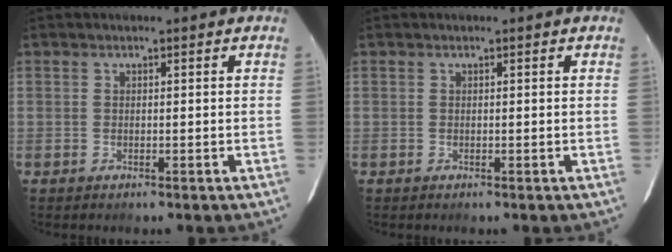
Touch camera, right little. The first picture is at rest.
{"total": 0.0}